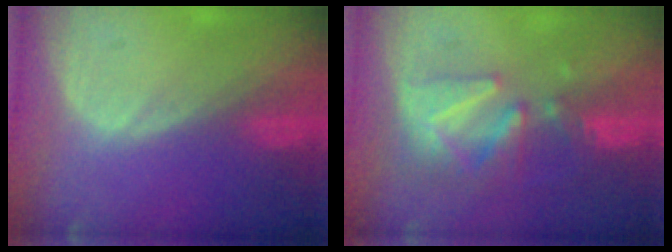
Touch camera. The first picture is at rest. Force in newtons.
{"total": 8.4, "press": 7.8, "slide": 3.1}